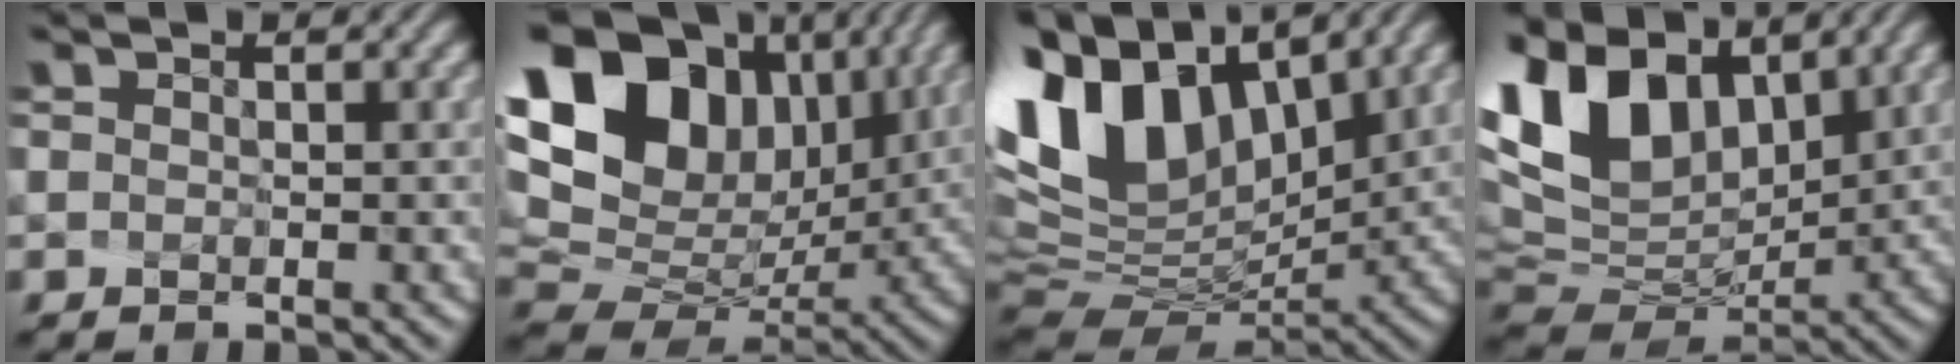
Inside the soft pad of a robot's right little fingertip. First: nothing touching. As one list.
[{"total": 16.0, "force": [5.9, 11.1, 9.8], "torque": [-0.191, 0.029, 0.122]}, {"total": 12.6, "force": [4.8, 7.5, 8.9], "torque": [-0.203, 0.020, 0.097]}, {"total": 11.5, "force": [5.2, 7.1, 7.4], "torque": [-0.177, 0.012, 0.110]}]